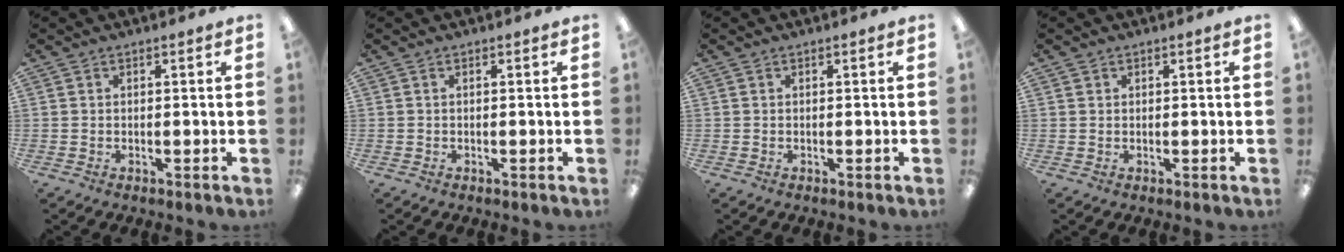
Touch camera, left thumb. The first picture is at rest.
{"total": 0.0}
{"total": 0.0}
{"total": 0.8, "force": [0.5, 0.6, 0.0], "torque": [0.000, 0.002, 0.009]}